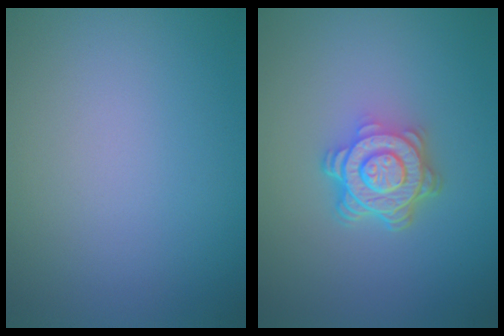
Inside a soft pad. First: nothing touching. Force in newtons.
{"total": 4.8, "press": 3.7, "slide": 3.1}